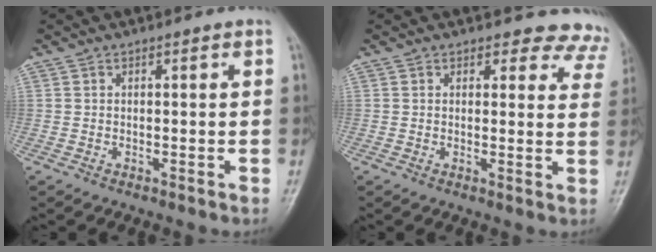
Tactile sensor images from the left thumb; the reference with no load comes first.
{"total": 8.6, "force": [7.8, 3.6, 0.0], "torque": [0.060, -0.041, 0.051]}